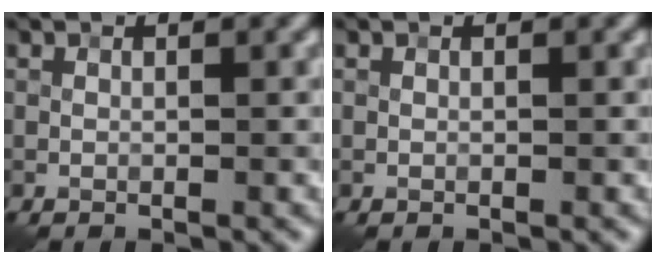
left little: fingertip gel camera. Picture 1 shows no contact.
{"total": 0.0}